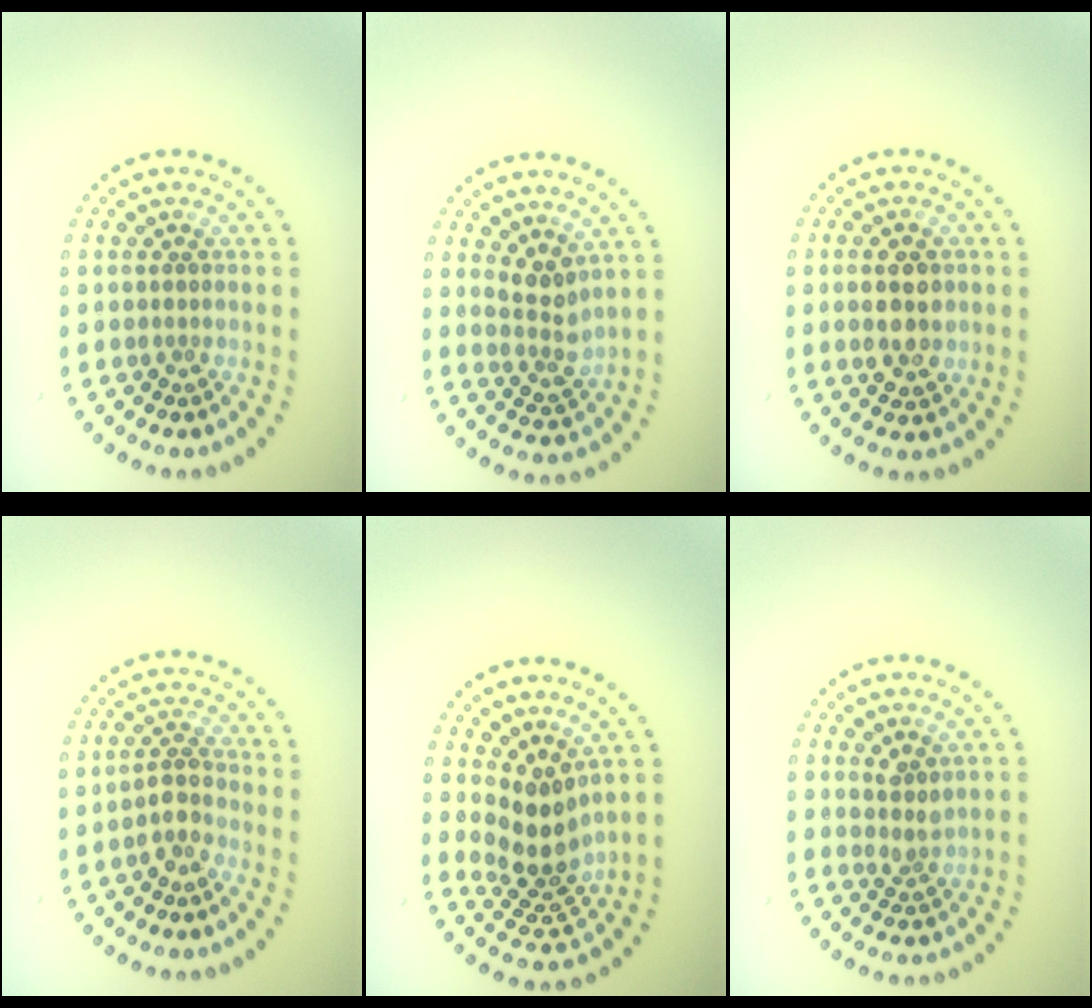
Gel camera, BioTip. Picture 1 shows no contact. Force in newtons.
{"total": 2.6, "press": 2.1, "slide": 1.5}
{"total": 2.8, "press": 2.8, "slide": 0.2}
{"total": 2.0, "press": 1.6, "slide": 1.2}
{"total": 3.8, "press": 2.9, "slide": 2.5}
{"total": 1.7, "press": 1.3, "slide": 1.2}